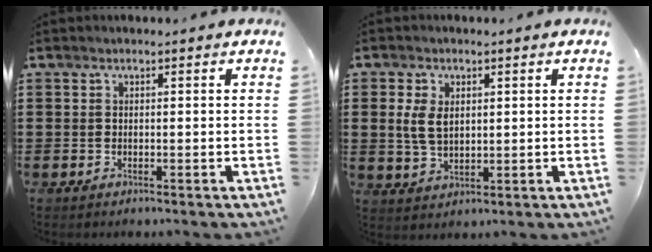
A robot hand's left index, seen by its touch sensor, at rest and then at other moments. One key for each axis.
{"total": 4.7, "fx": 1.0, "fy": 2.8, "fz": 3.6, "tx": -0.086, "ty": 0.006, "tz": 0.016}